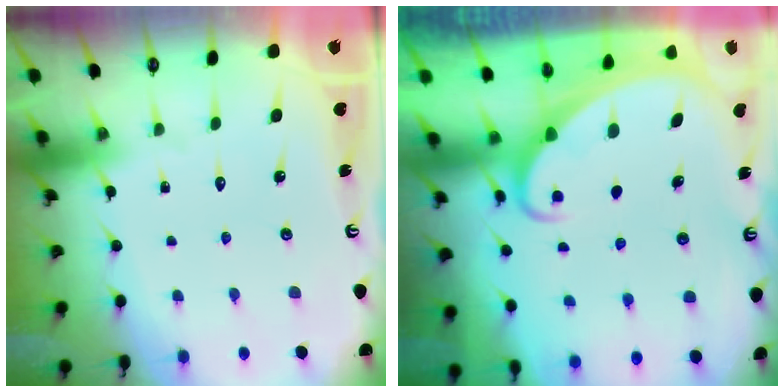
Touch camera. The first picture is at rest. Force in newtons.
{"total": 2.6, "press": 2.6, "slide": 0.2}